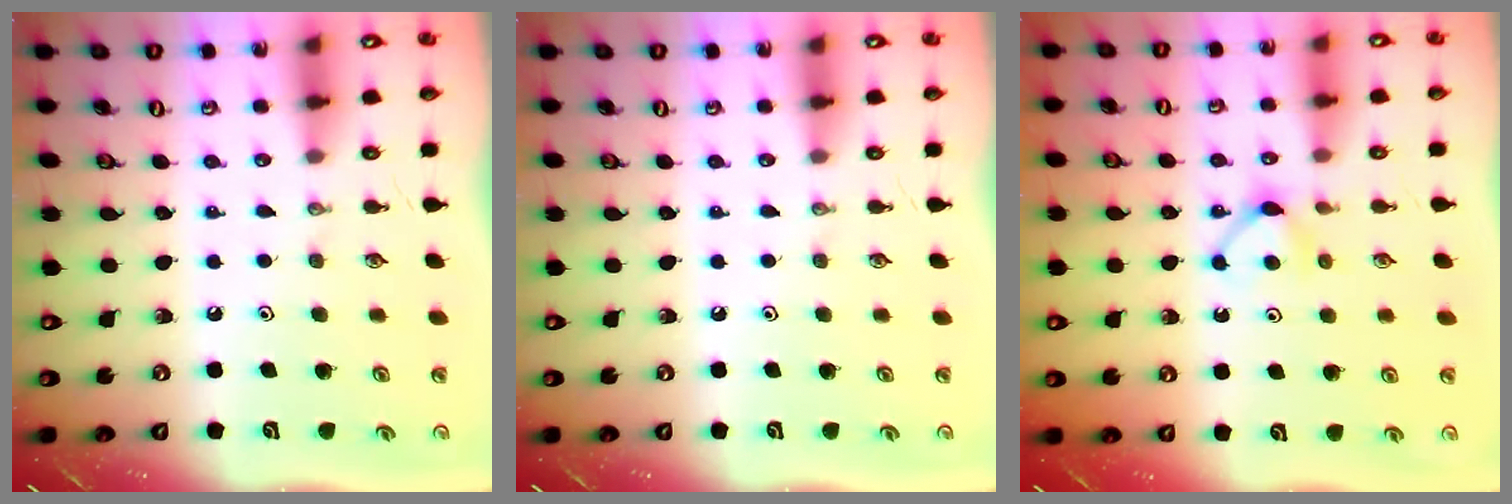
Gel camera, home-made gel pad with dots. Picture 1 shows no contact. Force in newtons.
{"total": 0.0}
{"total": 5.2, "press": 5.1, "slide": 0.7}